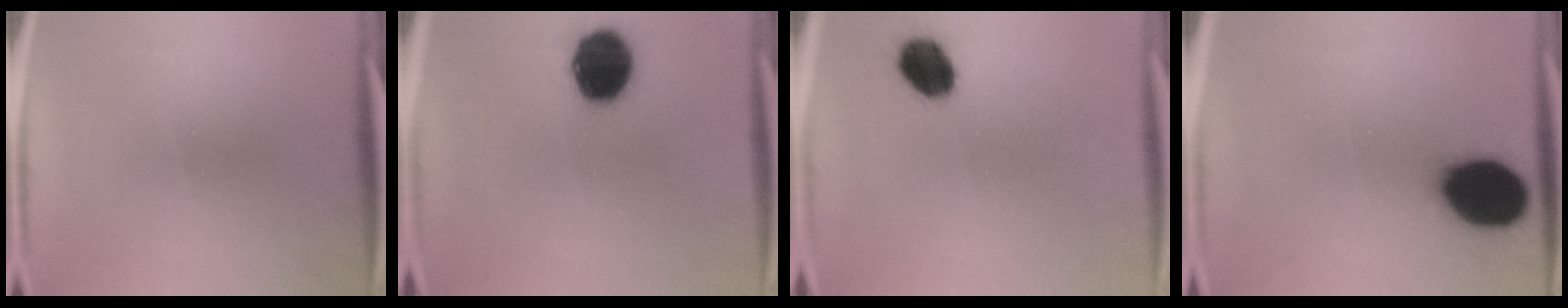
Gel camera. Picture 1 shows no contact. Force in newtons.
{"total": 15.9}
{"total": 8.6}
{"total": 18.3}